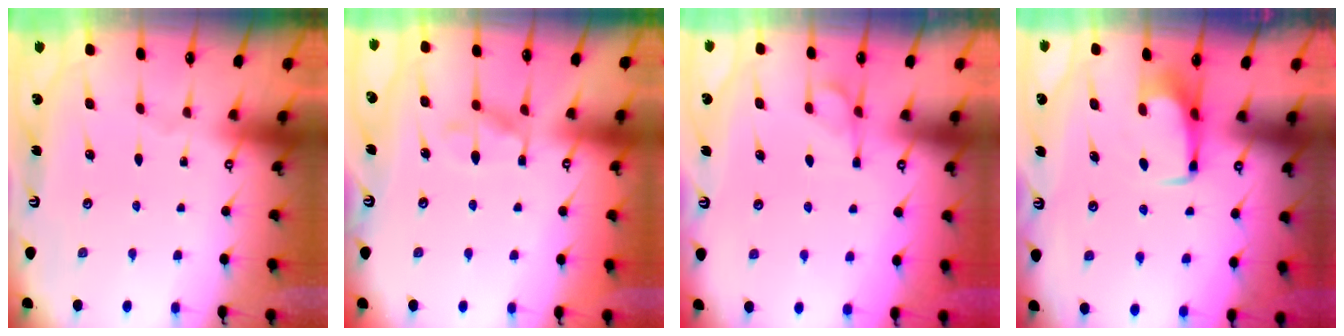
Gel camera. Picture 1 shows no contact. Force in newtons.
{"total": 8.3, "press": 8.3, "slide": 0.7}
{"total": 1.5, "press": 0.9, "slide": 1.2}
{"total": 3.3, "press": 3.3, "slide": 0.4}